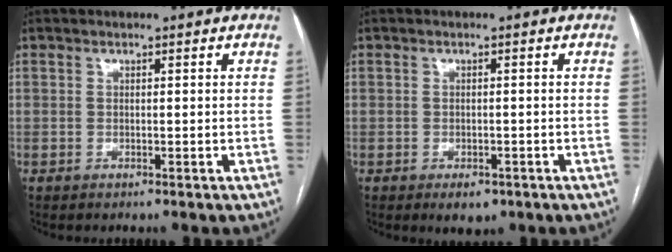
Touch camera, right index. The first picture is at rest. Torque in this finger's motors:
{"motor_torque": [-0.04, 0.06, -0.12, -0.05]}